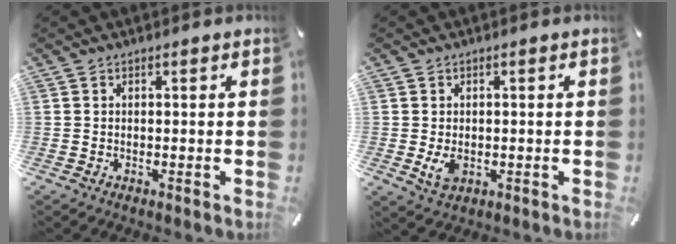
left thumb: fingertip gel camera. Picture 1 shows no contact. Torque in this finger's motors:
{"motor_torque": [-0.06, 0.07, -0.33, 0.02, -0.12]}